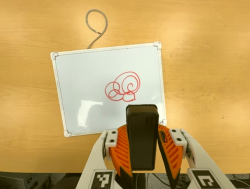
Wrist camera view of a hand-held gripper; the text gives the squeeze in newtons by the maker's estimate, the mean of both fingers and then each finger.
{"total": 7.9, "left": 6.7, "right": 9.2}